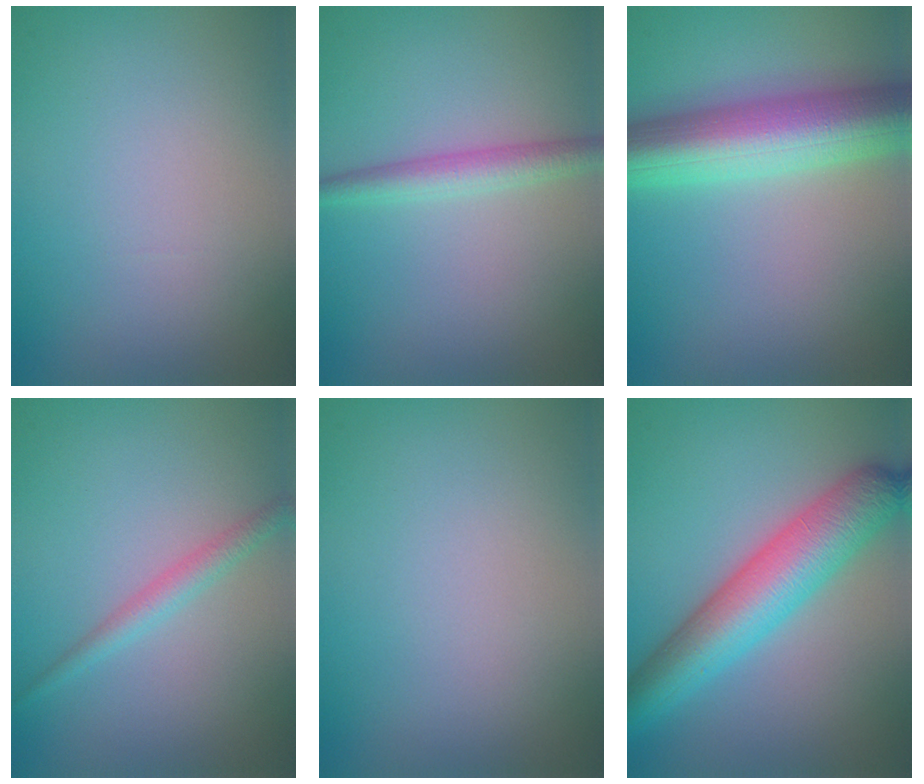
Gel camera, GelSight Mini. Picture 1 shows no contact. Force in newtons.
{"total": 2.6, "press": 2.6, "slide": 0.0}
{"total": 9.9, "press": 9.9, "slide": 0.2}
{"total": 1.8, "press": 1.8, "slide": 0.1}
{"total": 0.0}
{"total": 7.9, "press": 7.9, "slide": 0.1}